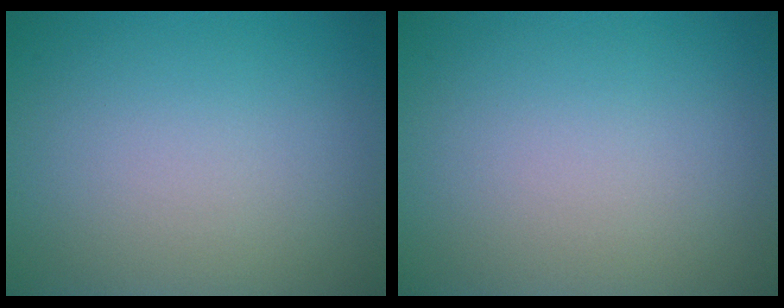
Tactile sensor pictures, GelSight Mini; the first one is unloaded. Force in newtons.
{"total": 0.0}